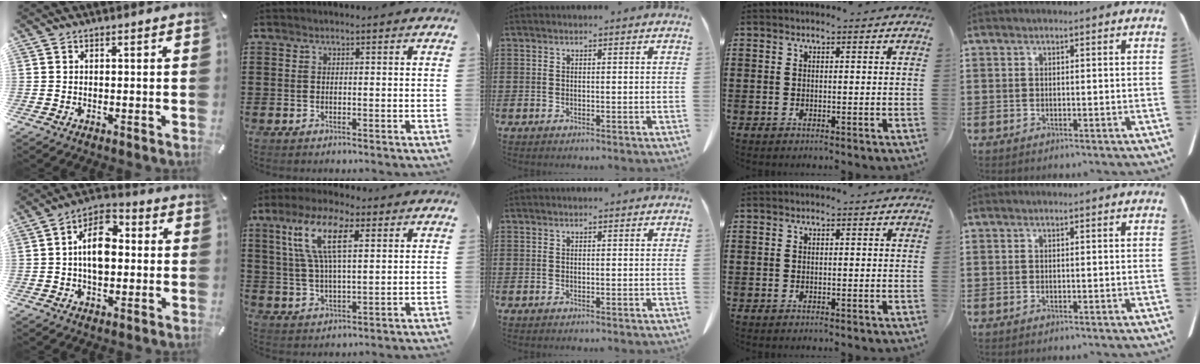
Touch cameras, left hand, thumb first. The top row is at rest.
{"thumb": {"total": 10.4, "force": [0.2, 6.8, 7.9], "torque": [-0.133, 0.010, 0.001]}, "index": {"total": 10.8, "force": [4.6, 3.9, 8.9], "torque": [-0.184, 0.015, 0.082]}}